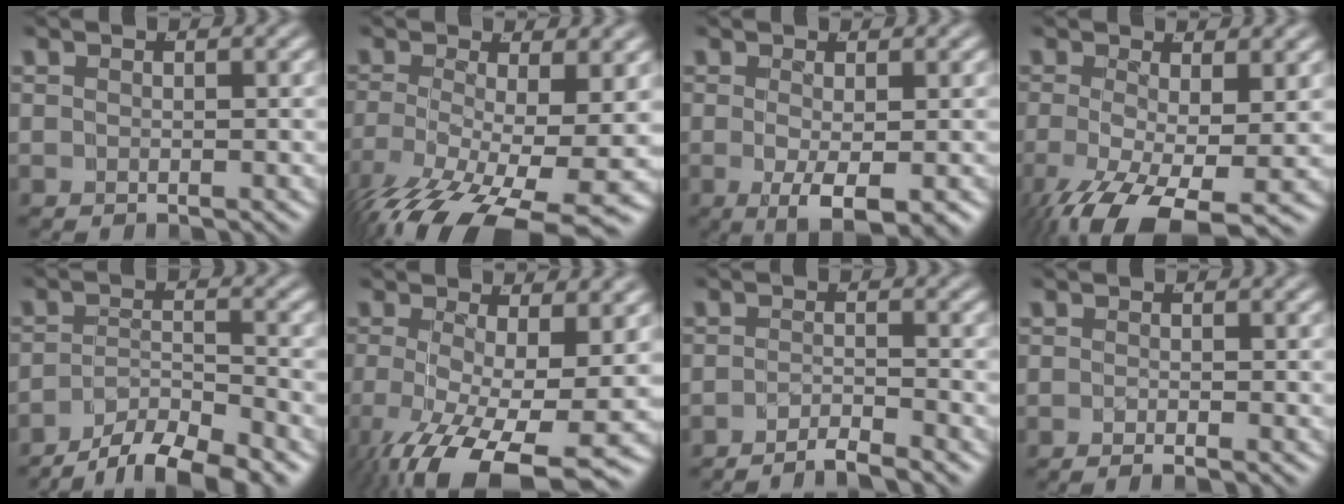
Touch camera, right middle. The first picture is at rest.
{"total": 9.9, "force": [-6.3, 3.6, 6.8], "torque": [-0.126, -0.052, -0.071]}
{"total": 5.3, "force": [-2.3, 1.7, 4.5], "torque": [-0.081, -0.032, -0.016]}
{"total": 7.2, "force": [-4.1, 2.9, 5.2], "torque": [-0.121, -0.058, -0.038]}
{"total": 7.5, "force": [-5.9, 2.7, 3.7], "torque": [-0.046, -0.013, -0.092]}
{"total": 9.7, "force": [-5.1, 4.0, 7.2], "torque": [-0.150, -0.061, -0.050]}
{"total": 2.8, "force": [-2.5, 0.2, 1.1], "torque": [-0.017, -0.003, -0.047]}
{"total": 0.9, "force": [-0.8, -0.1, 0.5], "torque": [-0.006, 0.001, -0.015]}